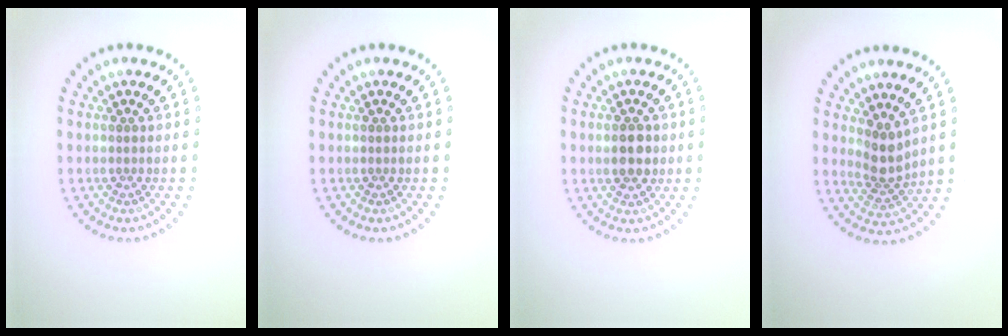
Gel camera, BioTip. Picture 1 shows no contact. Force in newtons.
{"total": 0.0}
{"total": 2.5, "press": 2.5, "slide": 0.1}
{"total": 2.8, "press": 2.1, "slide": 1.8}